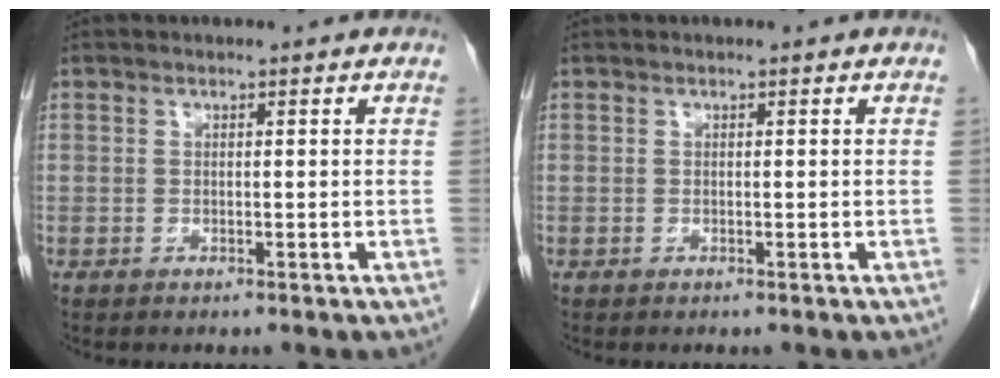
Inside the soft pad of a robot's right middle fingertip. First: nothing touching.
{"total": 0.0}